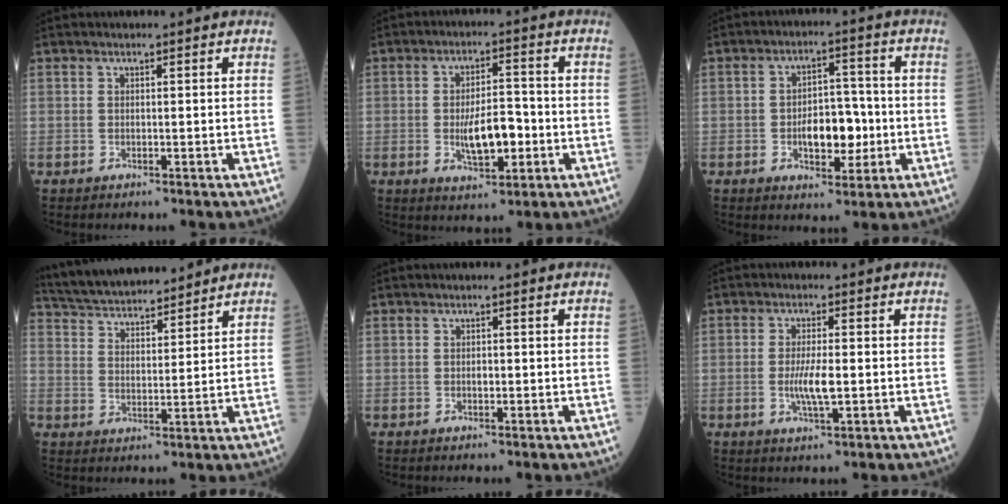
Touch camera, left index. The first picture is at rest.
{"total": 7.5, "force": [-1.7, 2.9, 6.8], "torque": [-0.125, 0.005, -0.024]}
{"total": 7.5, "force": [-1.5, 4.0, 6.2], "torque": [-0.103, 0.012, -0.020]}
{"total": 14.6, "force": [13.5, 2.3, 5.1], "torque": [-0.096, 0.031, 0.227]}
{"total": 0.9, "force": [-0.2, 0.5, 0.8], "torque": [-0.015, 0.001, -0.002]}
{"total": 4.8, "force": [-0.7, 0.9, 4.6], "torque": [-0.096, -0.006, -0.012]}